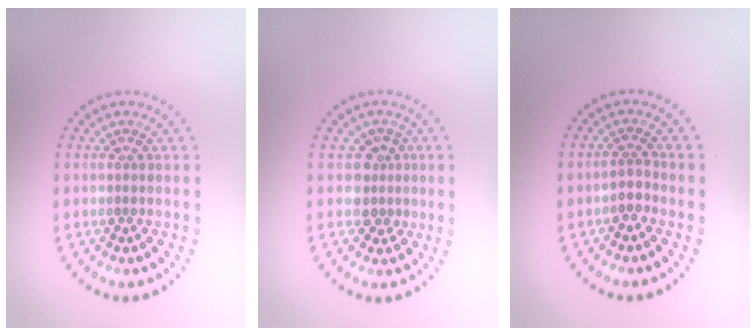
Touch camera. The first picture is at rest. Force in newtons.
{"total": 2.4, "press": 1.9, "slide": 1.5}
{"total": 1.4, "press": 1.1, "slide": 0.9}